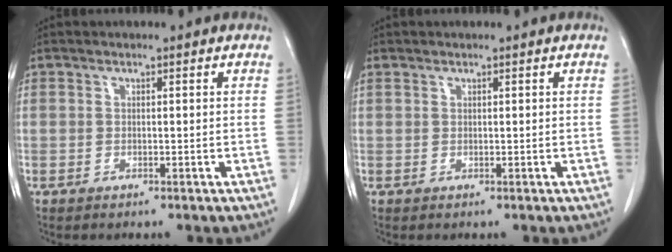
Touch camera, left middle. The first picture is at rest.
{"total": 0.5, "force": [0.5, 0.2, 0.1], "torque": [-0.011, 0.012, 0.013]}